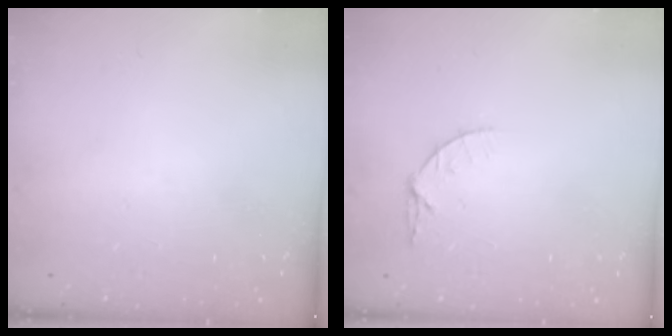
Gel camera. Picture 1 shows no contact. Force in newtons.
{"total": 4.7, "press": 4.7, "slide": 0.5}